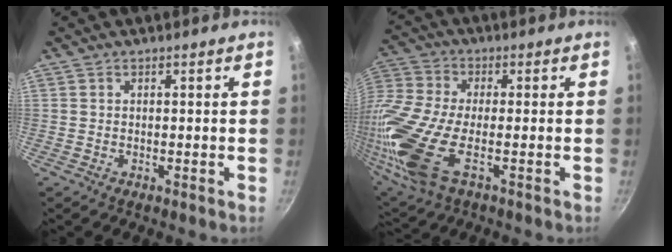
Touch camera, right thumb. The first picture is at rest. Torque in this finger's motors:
{"motor_torque": [0.81, 0.73, 2.77, 0.00, 0.36]}